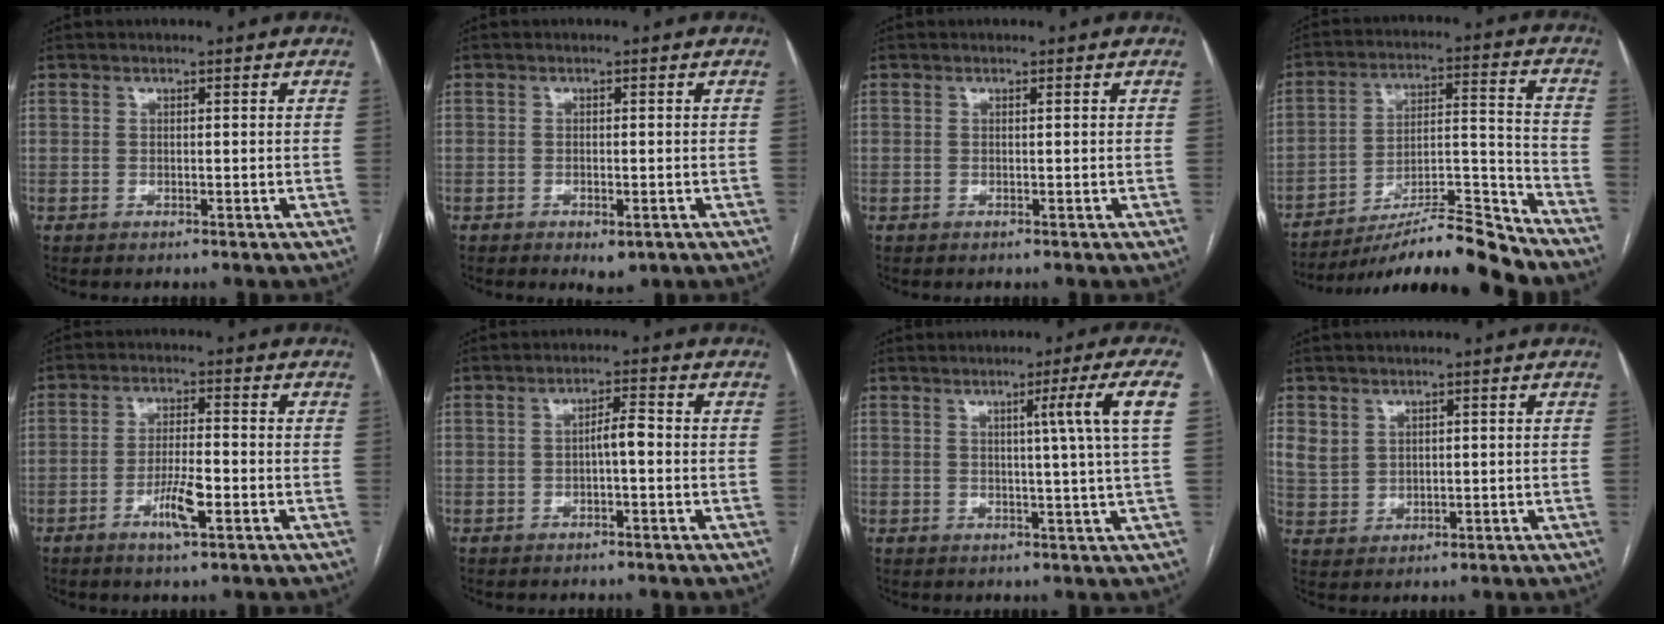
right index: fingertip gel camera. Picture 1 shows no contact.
{"total": 2.3, "force": [-1.2, 1.1, 1.6], "torque": [-0.019, -0.002, -0.008]}
{"total": 0.0}
{"total": 15.2, "force": [-13.9, -0.1, 6.2], "torque": [-0.093, 0.032, -0.234]}
{"total": 5.8, "force": [-2.4, 0.9, 5.2], "torque": [-0.098, -0.004, -0.043]}
{"total": 2.7, "force": [-0.3, 0.5, 2.6], "torque": [-0.042, 0.008, -0.006]}
{"total": 7.6, "force": [2.3, -2.5, 6.8], "torque": [-0.098, -0.007, 0.038]}
{"total": 4.2, "force": [2.1, 3.4, 1.3], "torque": [-0.028, 0.004, 0.053]}